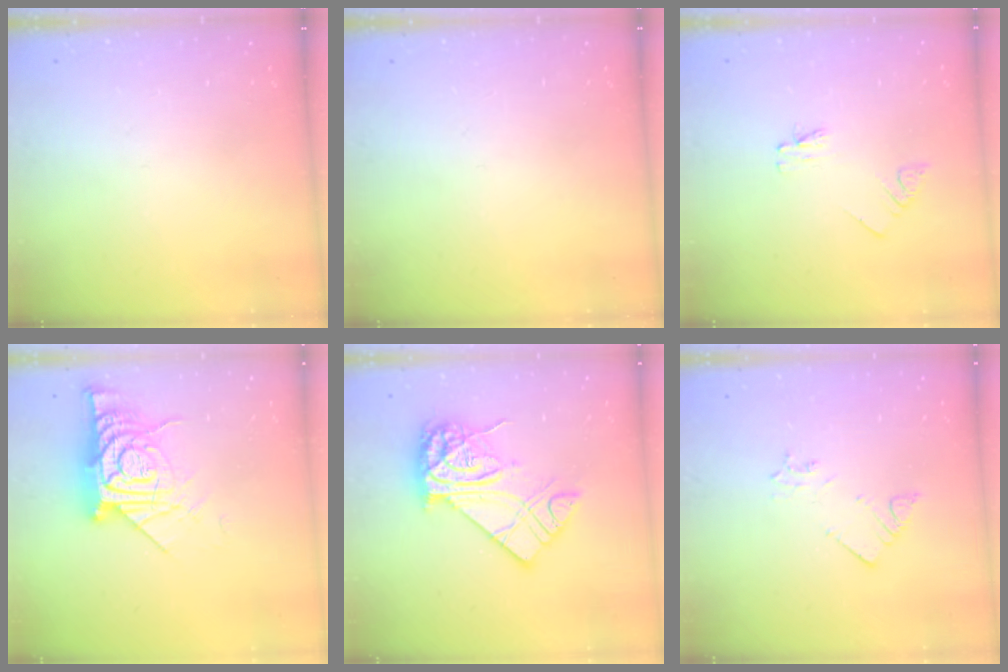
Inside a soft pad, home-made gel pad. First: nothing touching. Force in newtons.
{"total": 0.0}
{"total": 1.8, "press": 1.8, "slide": 0.1}
{"total": 14.9, "press": 14.9, "slide": 1.5}
{"total": 19.1, "press": 19.0, "slide": 1.8}
{"total": 2.8, "press": 2.8, "slide": 0.1}